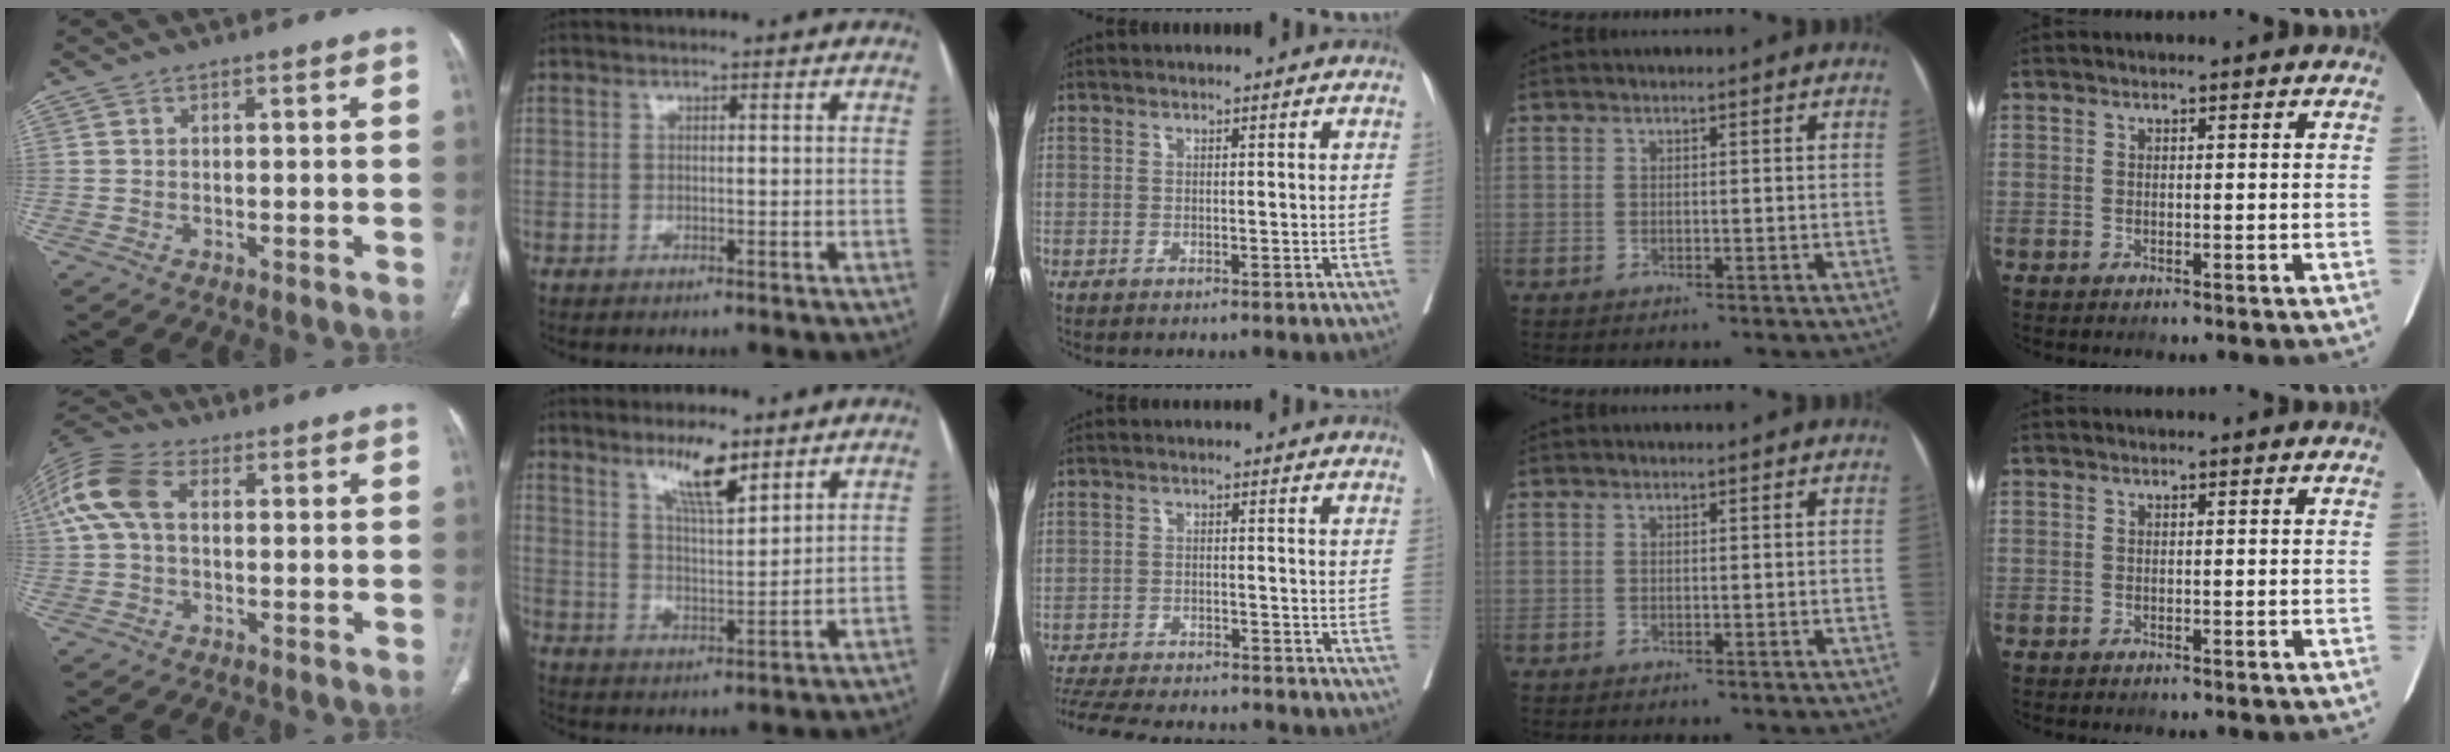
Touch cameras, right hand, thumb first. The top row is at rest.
{"thumb": {"total": 11.7, "force": [2.2, 7.4, 8.8], "torque": [-0.207, 0.036, 0.038]}, "index": {"total": 7.7, "force": [5.4, 1.4, 5.3], "torque": [-0.099, -0.004, 0.098]}, "middle": {"total": 16.1, "force": [-14.6, 3.2, 5.9], "torque": [-0.140, -0.018, -0.209]}}